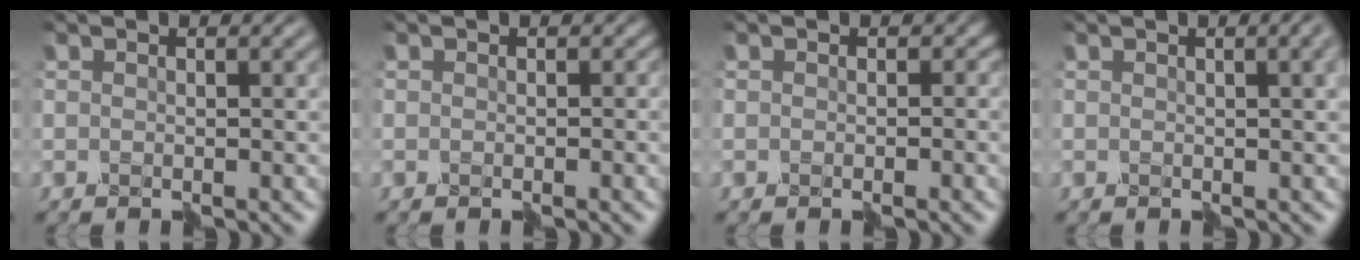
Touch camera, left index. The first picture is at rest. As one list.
[{"total": 0.9, "force": [-0.4, 0.8, 0.0], "torque": [0.012, 0.003, -0.006]}, {"total": 1.6, "force": [-0.8, 1.4, 0.1], "torque": [0.012, 0.000, -0.012]}, {"total": 5.8, "force": [1.6, 3.0, 4.7], "torque": [-0.021, 0.024, 0.016]}]